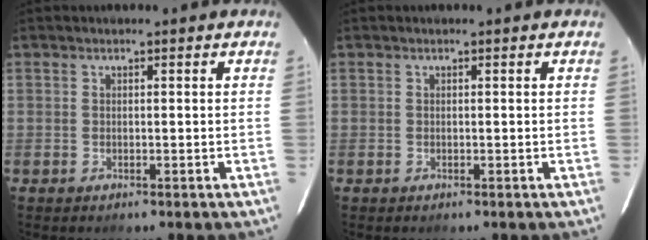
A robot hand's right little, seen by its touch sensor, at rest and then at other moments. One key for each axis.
{"total": 0.0}